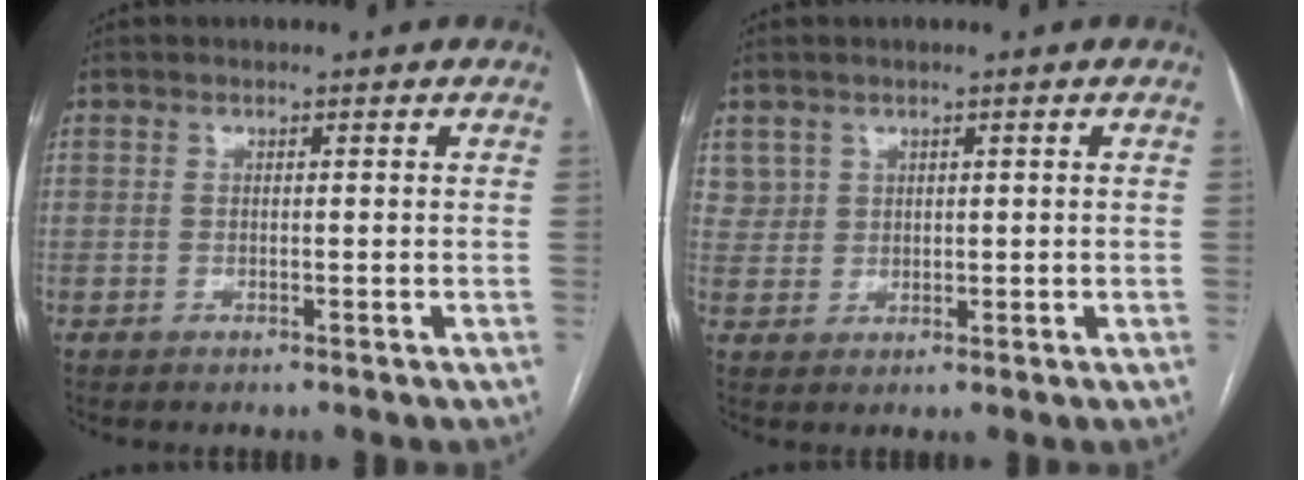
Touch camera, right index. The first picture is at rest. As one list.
[{"total": 3.0, "force": [1.7, 2.4, -0.1], "torque": [0.012, 0.006, 0.032]}]